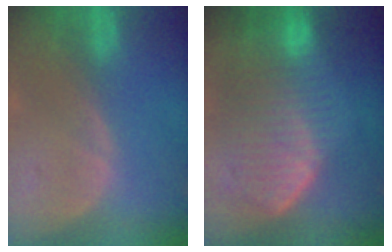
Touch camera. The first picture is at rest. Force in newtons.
{"total": 10.7, "press": 9.4, "slide": 5.2}